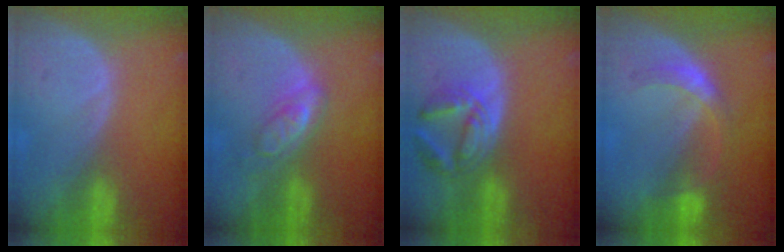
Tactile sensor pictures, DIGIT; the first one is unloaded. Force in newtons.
{"total": 5.4, "press": 4.7, "slide": 2.8}
{"total": 6.4, "press": 6.4, "slide": 0.9}
{"total": 5.3, "press": 5.0, "slide": 1.9}